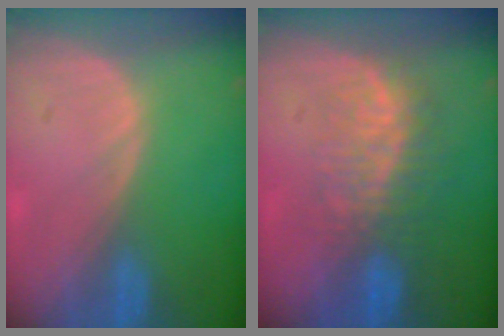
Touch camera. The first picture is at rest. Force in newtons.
{"total": 7.7, "press": 7.3, "slide": 2.7}